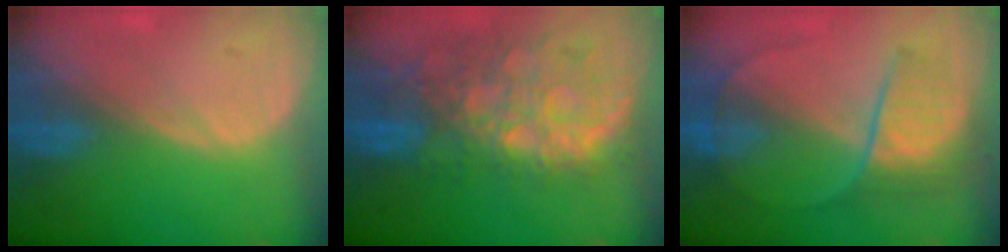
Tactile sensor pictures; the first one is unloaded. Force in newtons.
{"total": 11.1, "press": 9.7, "slide": 5.5}
{"total": 6.7, "press": 6.5, "slide": 1.7}